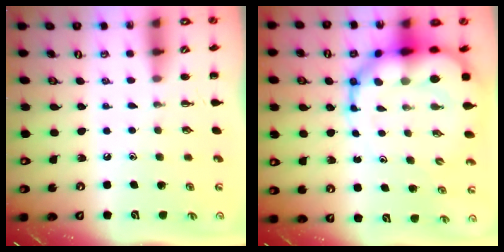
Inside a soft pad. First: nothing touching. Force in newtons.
{"total": 15.1, "press": 14.6, "slide": 3.9}